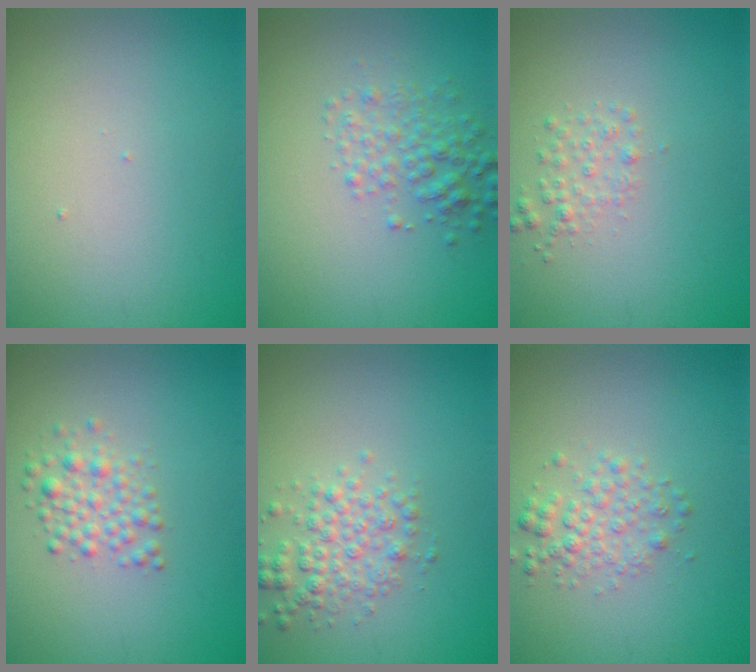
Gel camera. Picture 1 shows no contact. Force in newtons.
{"total": 2.9, "press": 2.9, "slide": 0.0}
{"total": 1.5, "press": 1.5, "slide": 0.1}
{"total": 2.3, "press": 2.3, "slide": 0.0}
{"total": 2.8, "press": 2.8, "slide": 0.0}
{"total": 2.4, "press": 2.4, "slide": 0.1}